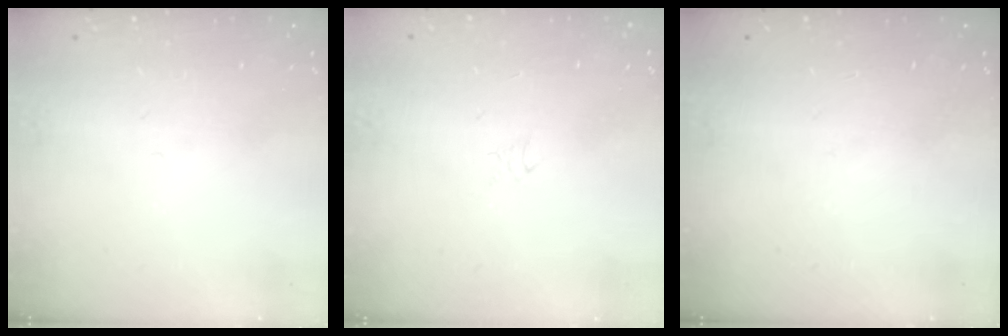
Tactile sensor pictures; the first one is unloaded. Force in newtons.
{"total": 1.3, "press": 1.3, "slide": 0.1}
{"total": 0.0}